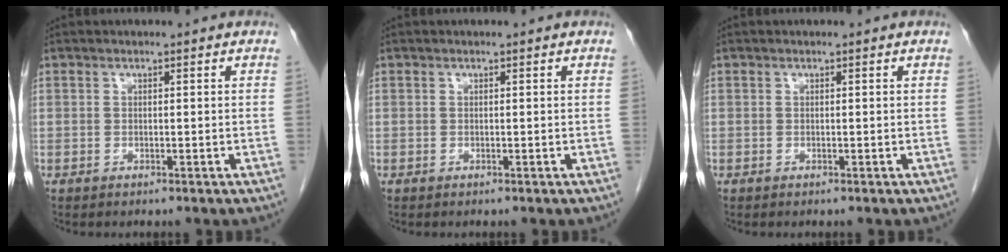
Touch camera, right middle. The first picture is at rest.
{"total": 0.0}
{"total": 0.0}